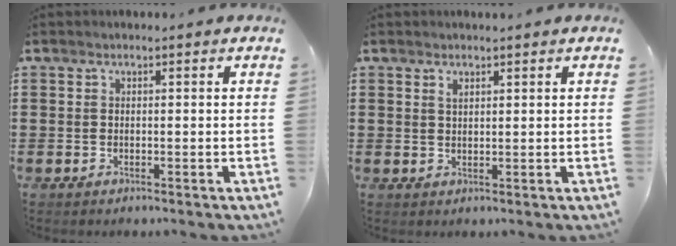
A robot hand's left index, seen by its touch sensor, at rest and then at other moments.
{"total": 1.4, "force": [1.1, 0.5, 0.7], "torque": [-0.017, 0.002, 0.019]}